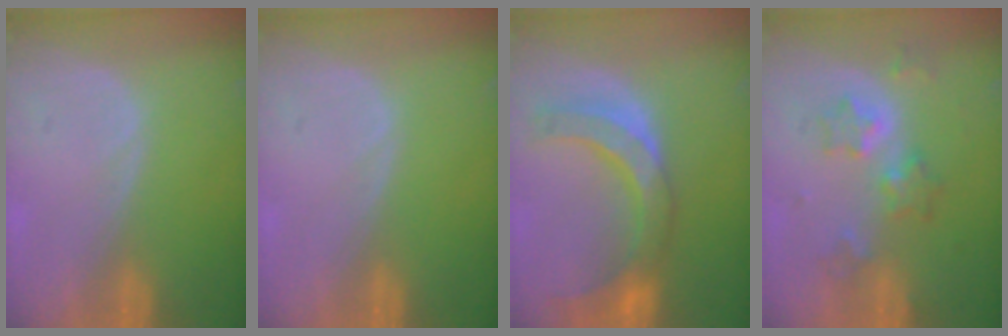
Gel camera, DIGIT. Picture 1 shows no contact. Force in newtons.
{"total": 0.0}
{"total": 9.0, "press": 8.8, "slide": 1.8}
{"total": 6.5, "press": 5.6, "slide": 3.1}